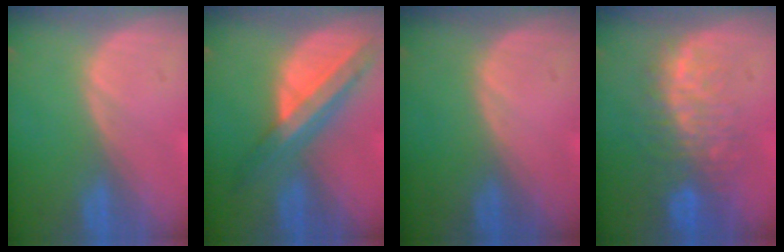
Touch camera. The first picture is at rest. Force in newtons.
{"total": 8.3, "press": 7.1, "slide": 4.4}
{"total": 0.0}
{"total": 10.1, "press": 8.6, "slide": 5.3}